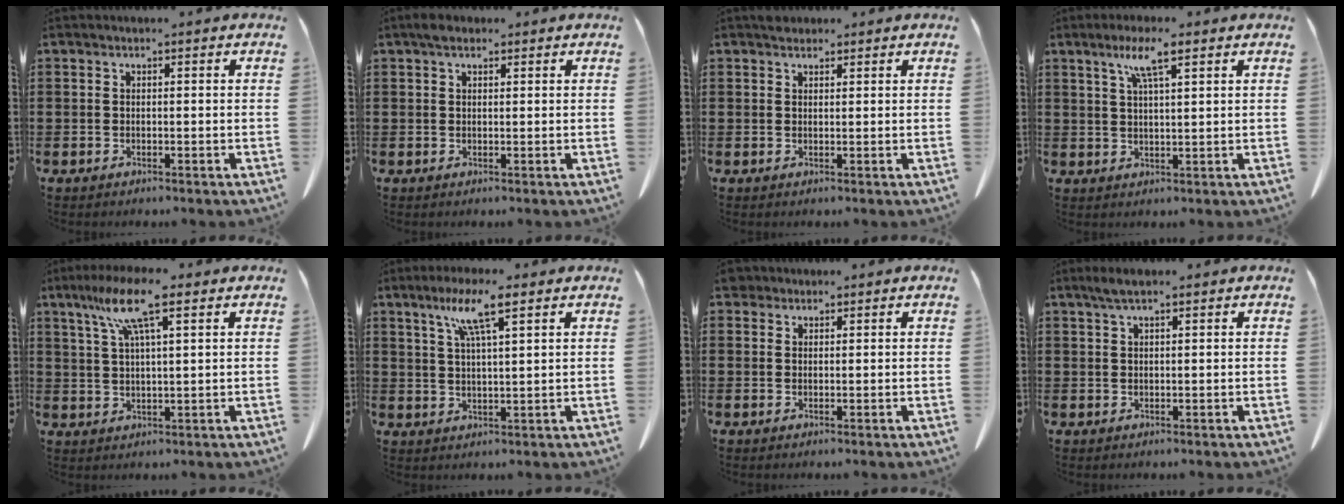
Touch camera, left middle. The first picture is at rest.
{"total": 1.9, "force": [1.2, 1.0, 1.0], "torque": [-0.015, 0.004, 0.021]}
{"total": 1.6, "force": [1.3, 0.8, 0.2], "torque": [0.001, 0.000, 0.025]}
{"total": 5.7, "force": [3.4, 0.8, 4.6], "torque": [-0.098, 0.008, 0.056]}
{"total": 9.2, "force": [5.2, 1.2, 7.4], "torque": [-0.155, 0.003, 0.089]}
{"total": 7.1, "force": [4.2, 0.6, 5.6], "torque": [-0.121, 0.007, 0.070]}
{"total": 2.2, "force": [1.8, 1.2, 0.5], "torque": [-0.017, 0.009, 0.035]}
{"total": 2.2, "force": [1.4, 0.4, 1.6], "torque": [-0.033, 0.003, 0.025]}